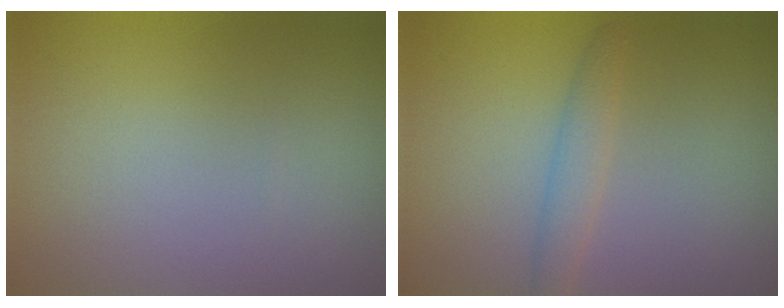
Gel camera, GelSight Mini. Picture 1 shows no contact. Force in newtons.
{"total": 1.8, "press": 1.8, "slide": 0.1}